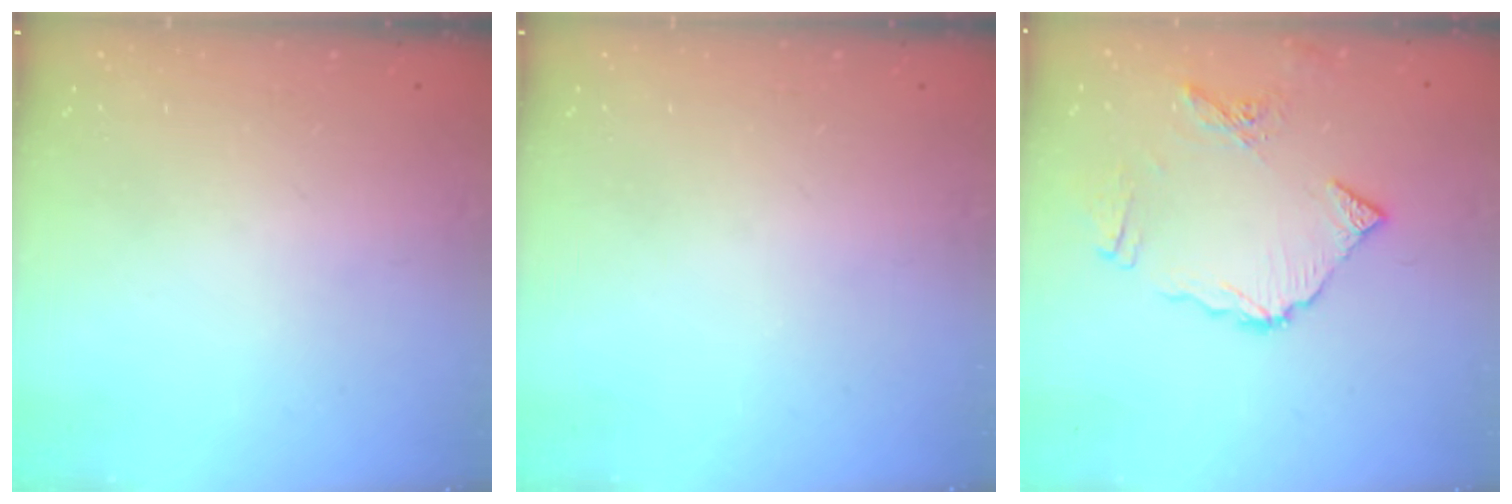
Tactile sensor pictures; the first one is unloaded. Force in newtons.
{"total": 0.0}
{"total": 11.0, "press": 10.9, "slide": 1.4}